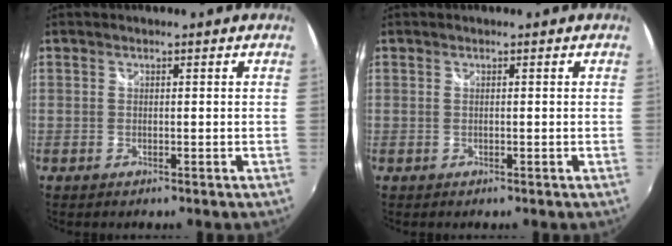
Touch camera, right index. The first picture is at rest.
{"total": 0.0}